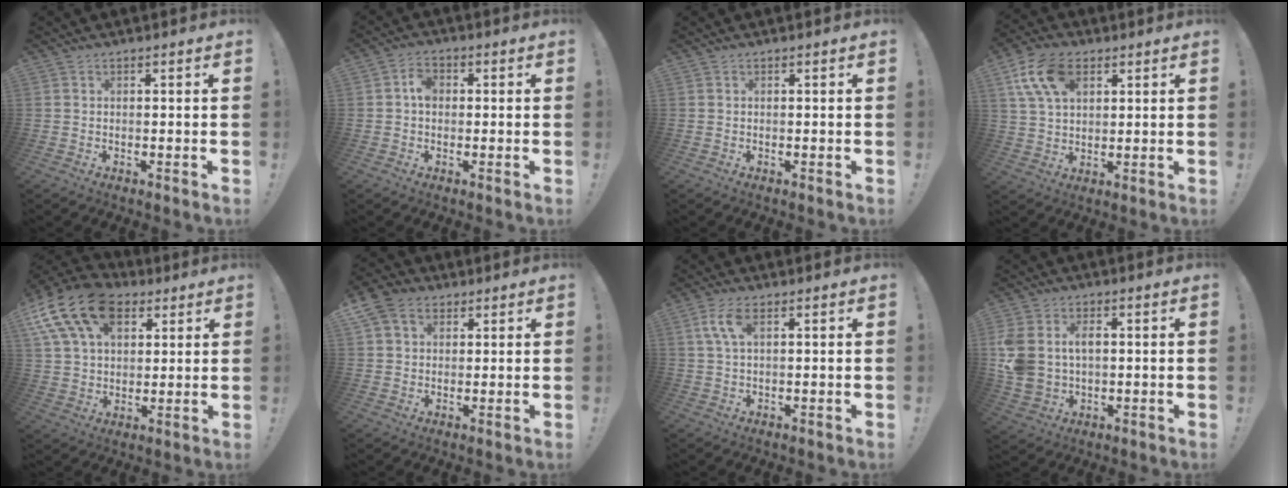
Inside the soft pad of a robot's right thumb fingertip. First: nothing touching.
{"total": 4.3, "force": [-0.1, 3.1, 2.9], "torque": [-0.040, 0.006, -0.004]}
{"total": 0.0}
{"total": 13.7, "force": [5.7, 8.5, 9.2], "torque": [-0.161, -0.011, 0.107]}
{"total": 18.7, "force": [9.0, 12.3, 10.8], "torque": [-0.193, -0.039, 0.167]}
{"total": 9.0, "force": [4.1, 6.7, 4.5], "torque": [-0.074, -0.007, 0.083]}
{"total": 6.2, "force": [2.1, 2.5, 5.3], "torque": [-0.096, 0.005, 0.038]}
{"total": 9.6, "force": [2.2, 7.4, 5.7], "torque": [-0.115, -0.006, 0.043]}